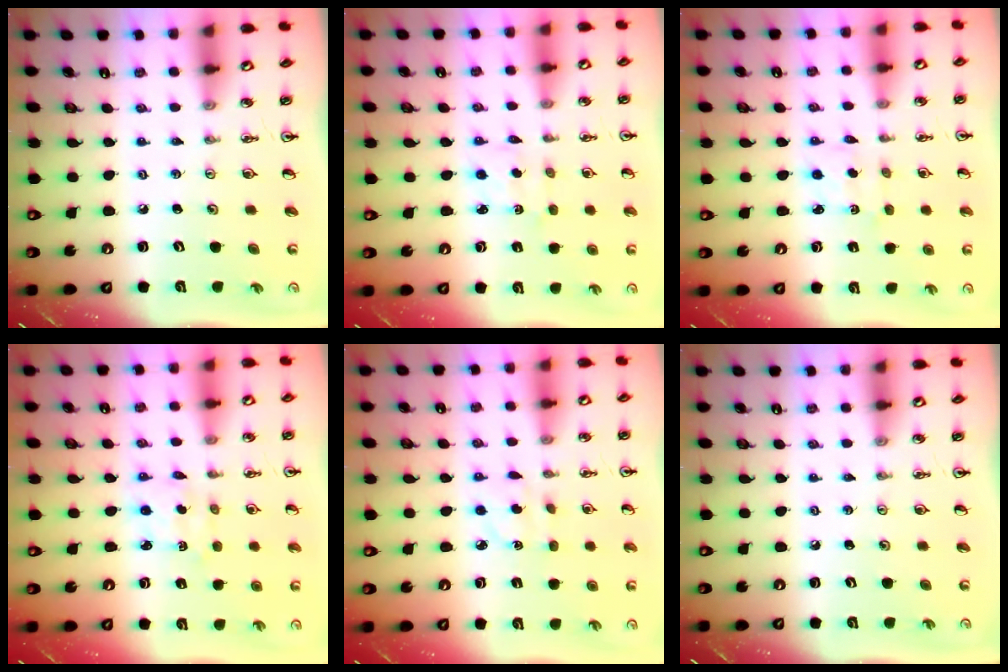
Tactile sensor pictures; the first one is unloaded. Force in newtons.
{"total": 2.3, "press": 2.1, "slide": 0.7}
{"total": 2.3, "press": 2.1, "slide": 0.7}
{"total": 2.3, "press": 2.3, "slide": 0.4}
{"total": 3.4, "press": 3.3, "slide": 0.7}
{"total": 0.0}